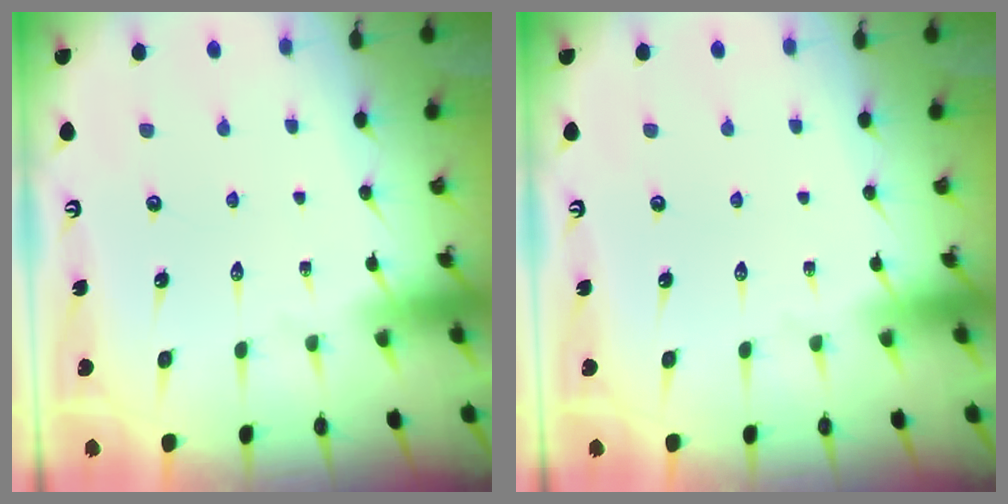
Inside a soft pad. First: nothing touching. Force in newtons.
{"total": 0.0}